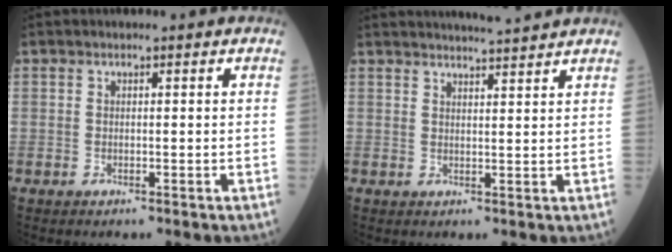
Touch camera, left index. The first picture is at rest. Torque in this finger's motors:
{"motor_torque": [0.22, -0.50, -0.01, 0.01]}